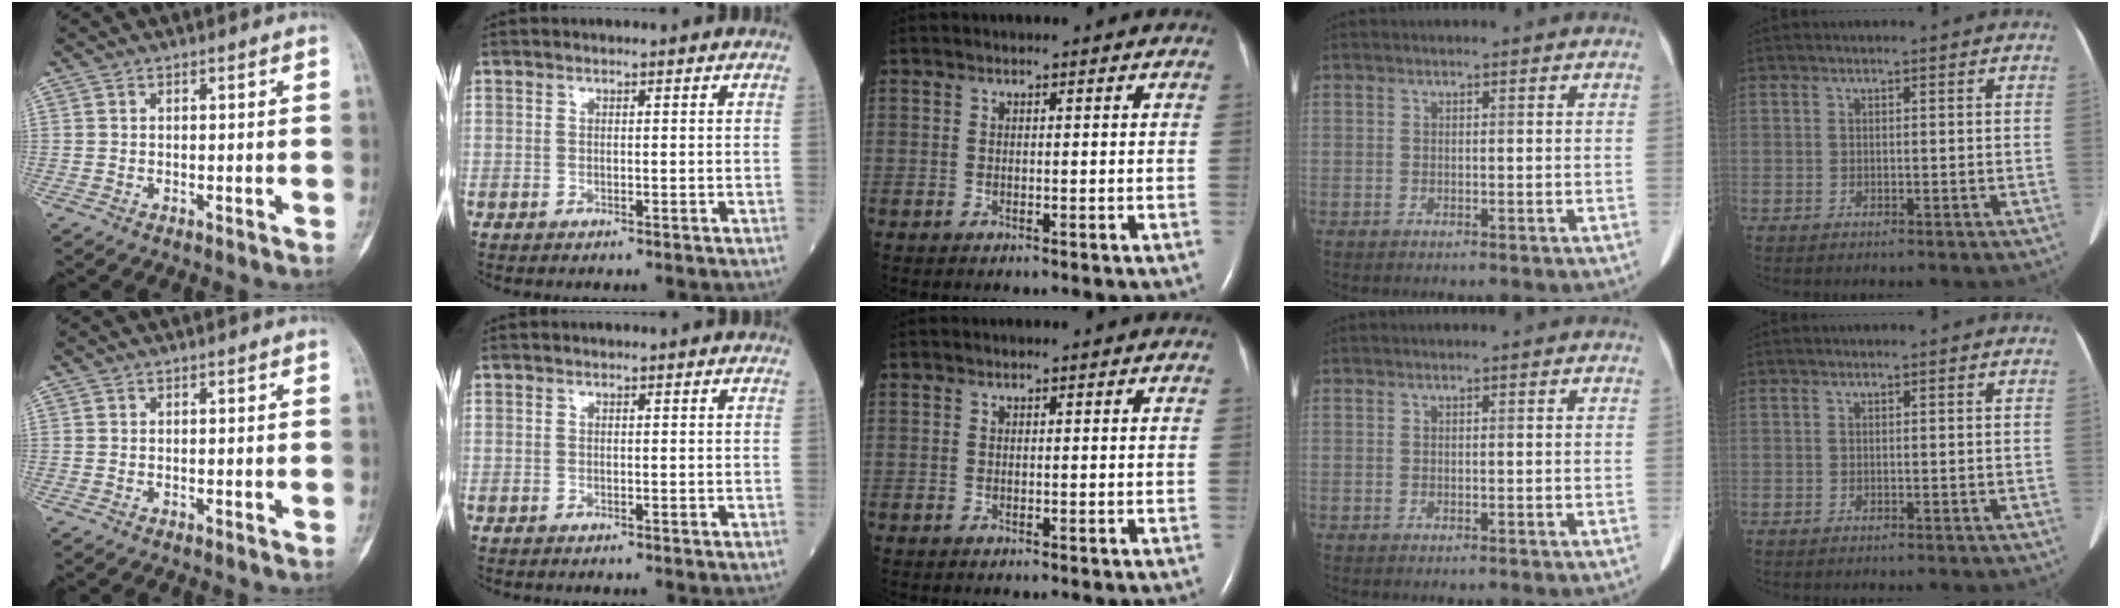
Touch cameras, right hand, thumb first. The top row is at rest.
{}